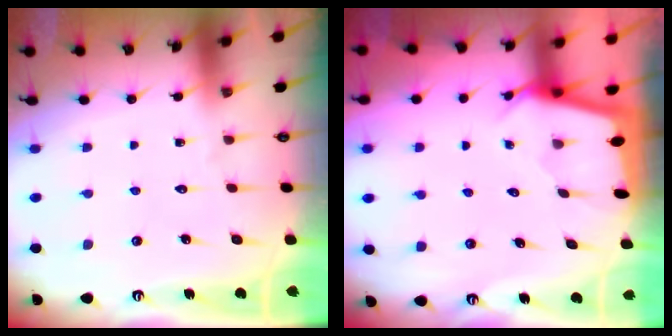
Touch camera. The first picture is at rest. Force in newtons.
{"total": 2.3, "press": 2.3, "slide": 0.3}